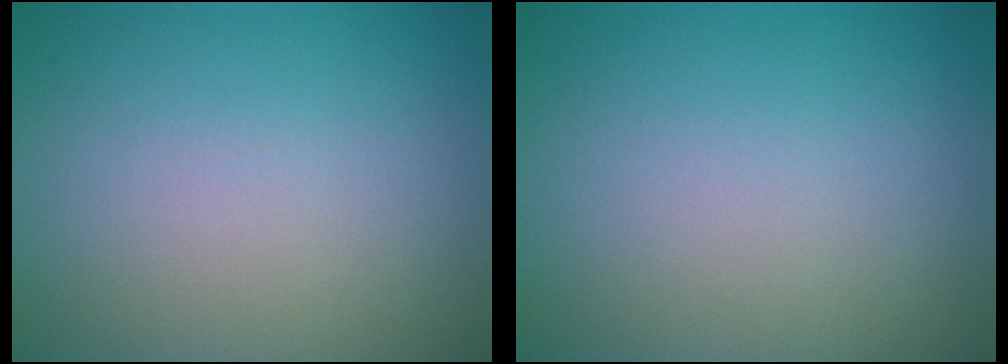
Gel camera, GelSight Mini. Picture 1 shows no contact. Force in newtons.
{"total": 0.0}